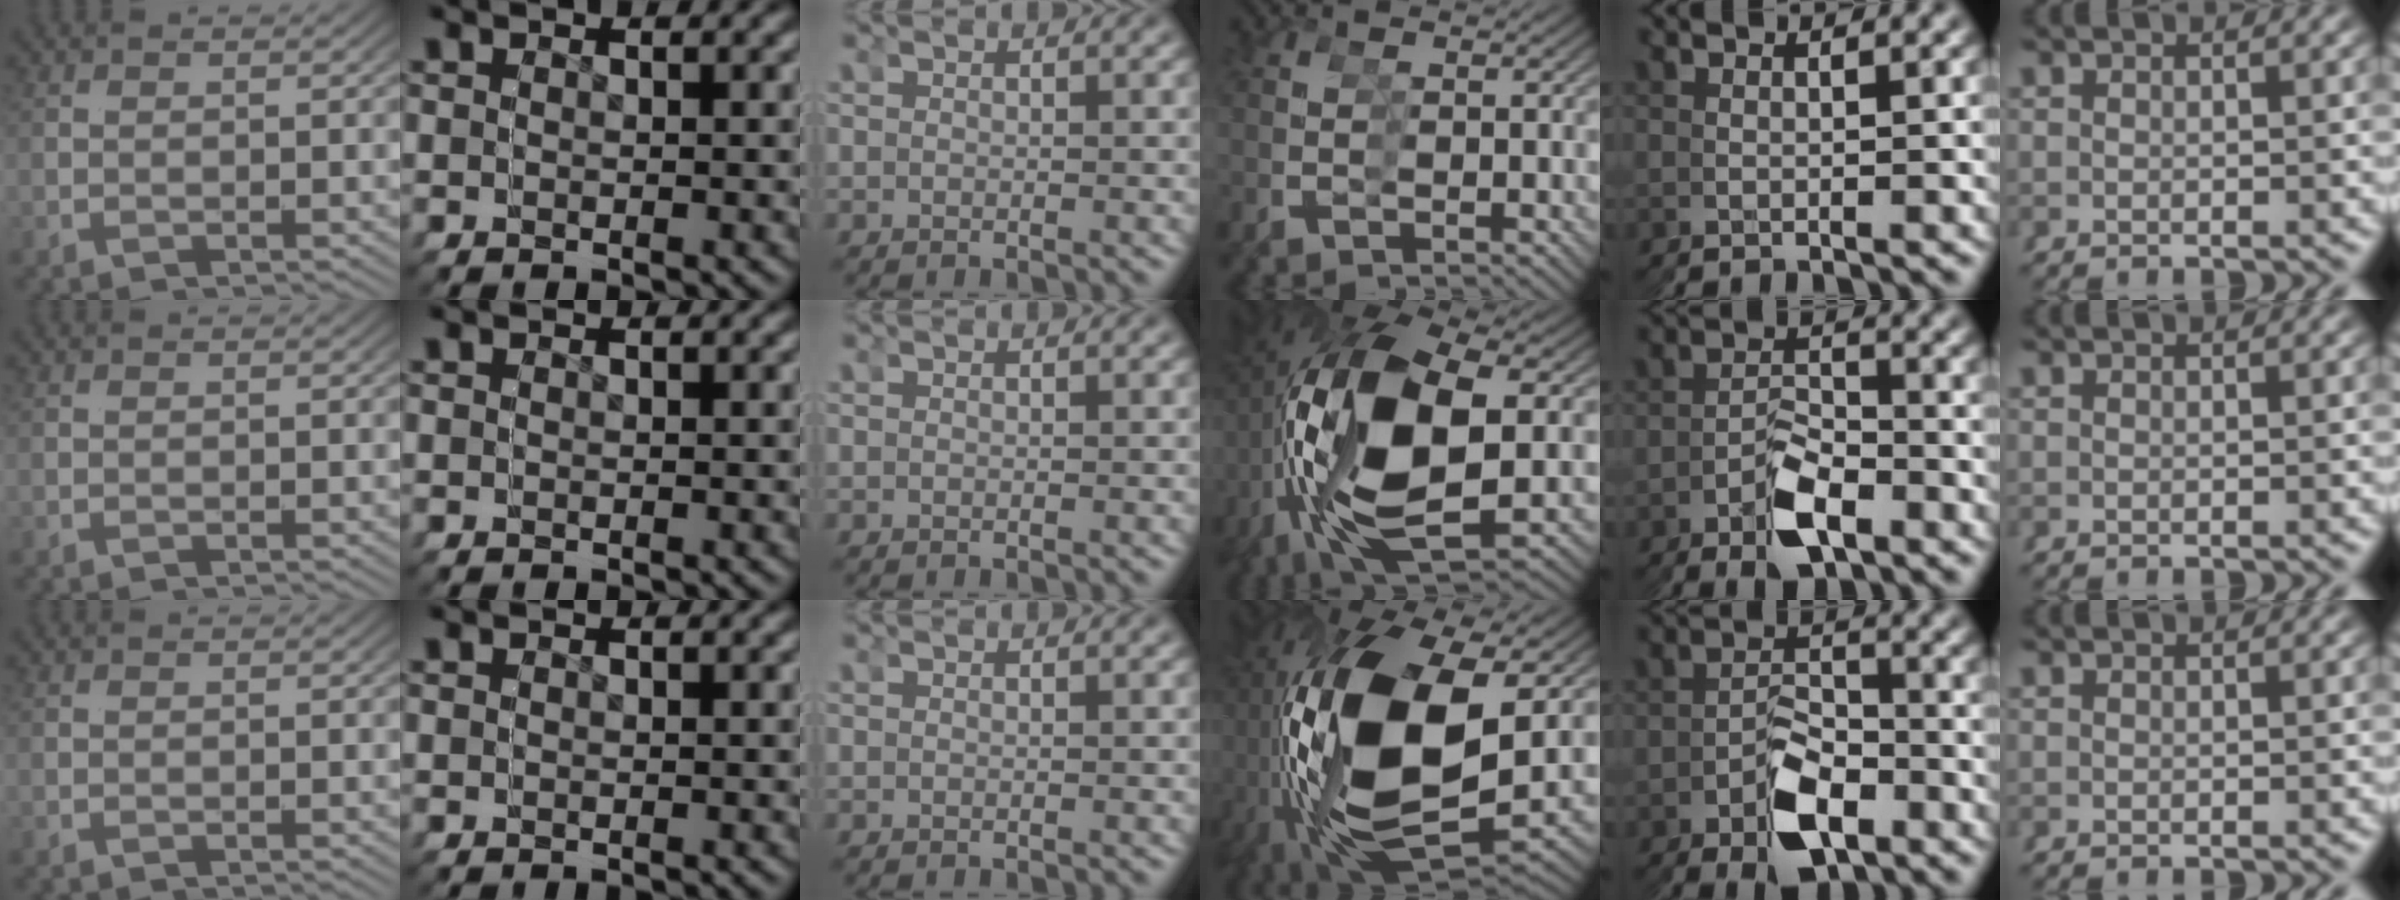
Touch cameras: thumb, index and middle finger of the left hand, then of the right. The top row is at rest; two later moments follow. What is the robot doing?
{"motion": "grasp_and_lifting", "object": "scissors"}